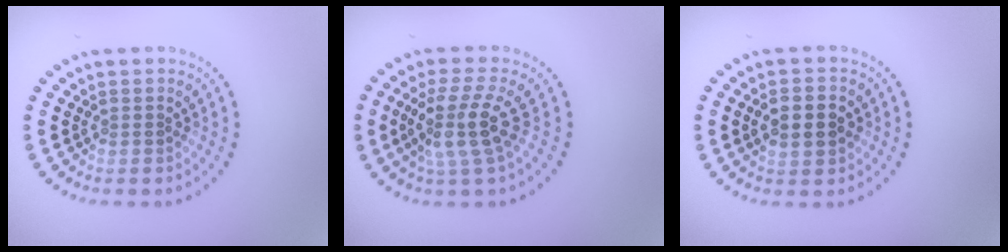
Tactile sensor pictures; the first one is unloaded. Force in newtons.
{"total": 4.0, "press": 3.1, "slide": 2.5}
{"total": 3.9, "press": 3.9, "slide": 0.0}